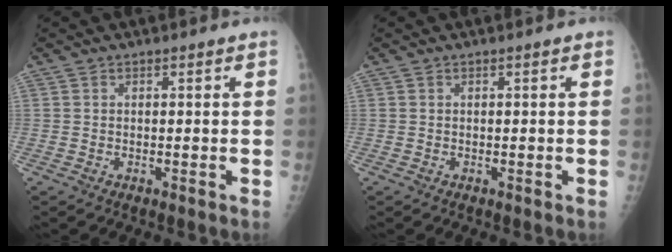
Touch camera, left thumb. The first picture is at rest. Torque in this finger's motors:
{"motor_torque": [0.00, 0.00, 0.00, -0.01, 0.00]}